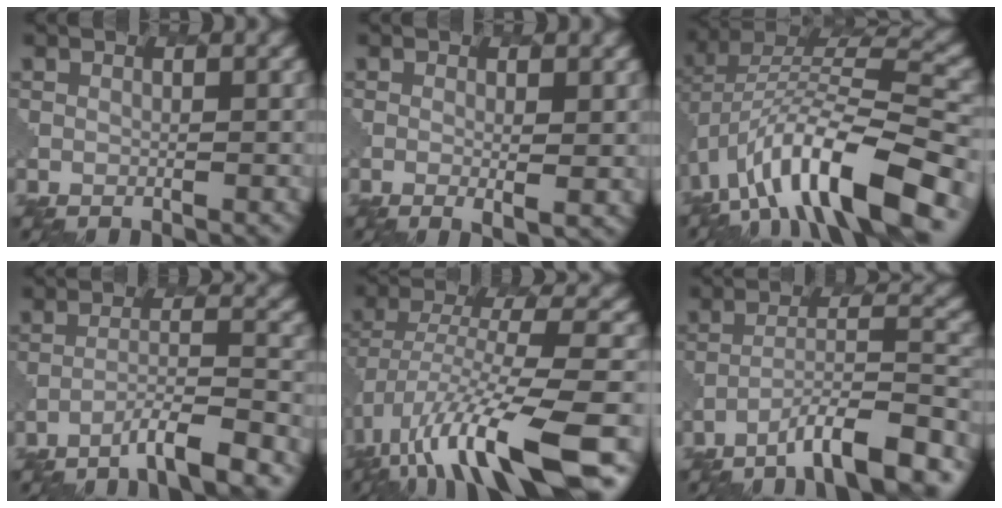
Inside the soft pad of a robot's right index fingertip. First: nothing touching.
{"total": 2.3, "force": [-0.2, 0.6, 2.2], "torque": [-0.039, -0.010, 0.004]}
{"total": 12.4, "force": [-5.8, 4.7, 9.8], "torque": [-0.170, 0.019, -0.101]}
{"total": 4.1, "force": [-3.2, 0.2, 2.6], "torque": [-0.039, 0.011, -0.060]}
{"total": 11.1, "force": [-5.6, 2.9, 9.1], "torque": [-0.169, 0.002, -0.093]}
{"total": 8.4, "force": [-6.3, 1.4, 5.4], "torque": [-0.079, 0.013, -0.102]}